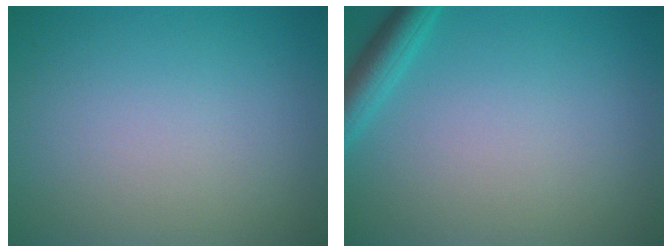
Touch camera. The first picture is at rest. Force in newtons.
{"total": 2.6, "press": 2.6, "slide": 0.2}